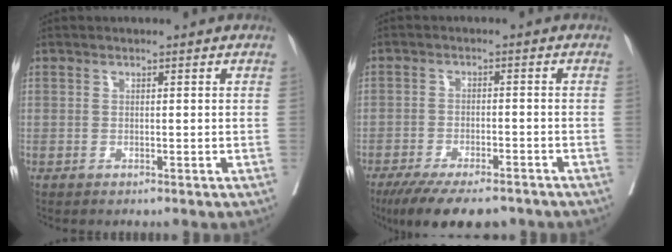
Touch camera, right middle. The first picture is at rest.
{"total": 12.2, "force": [-9.6, 3.7, 6.5], "torque": [-0.106, -0.017, -0.145]}